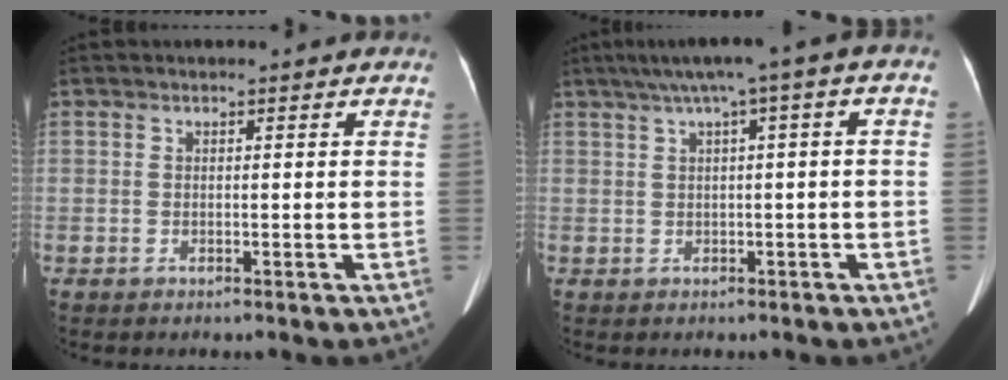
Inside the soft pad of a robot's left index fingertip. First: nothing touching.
{"total": 6.6, "force": [1.8, 0.6, 6.3], "torque": [-0.102, 0.039, 0.028]}